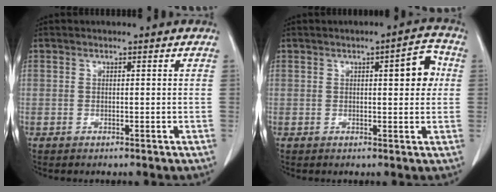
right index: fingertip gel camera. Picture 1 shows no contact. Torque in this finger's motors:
{"motor_torque": [0.13, 0.00, 0.11, 0.03]}